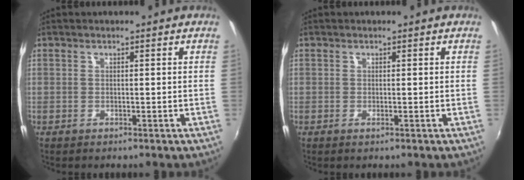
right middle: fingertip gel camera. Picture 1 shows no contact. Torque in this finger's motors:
{"motor_torque": [-0.43, -0.55, -0.27, -0.03]}